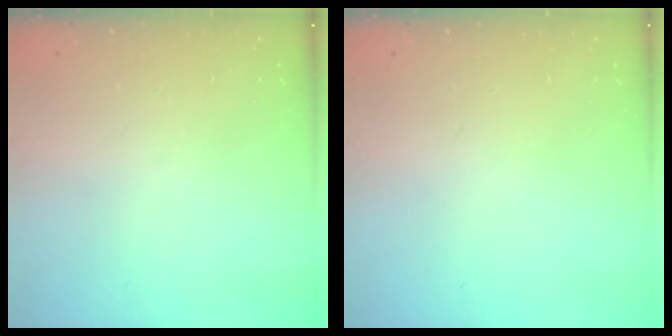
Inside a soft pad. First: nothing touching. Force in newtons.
{"total": 0.0}